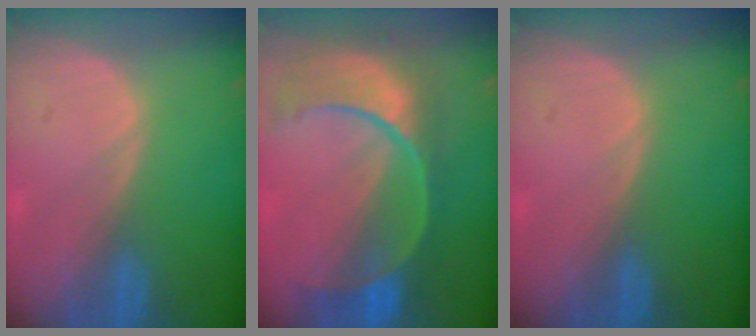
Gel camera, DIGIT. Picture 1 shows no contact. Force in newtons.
{"total": 11.2, "press": 9.3, "slide": 6.1}
{"total": 0.0}